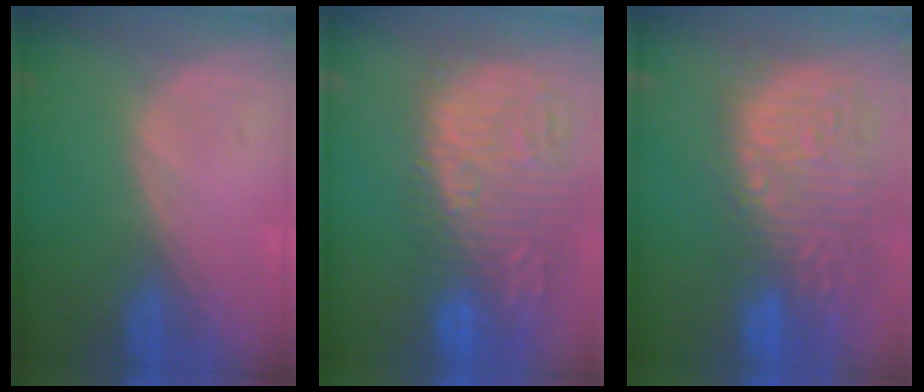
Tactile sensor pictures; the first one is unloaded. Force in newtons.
{"total": 15.5, "press": 13.1, "slide": 8.3}
{"total": 15.3, "press": 12.6, "slide": 8.7}